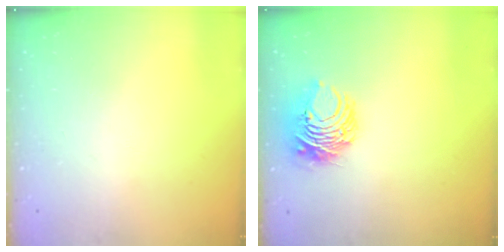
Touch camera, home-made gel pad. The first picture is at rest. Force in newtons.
{"total": 8.9, "press": 8.9, "slide": 0.7}